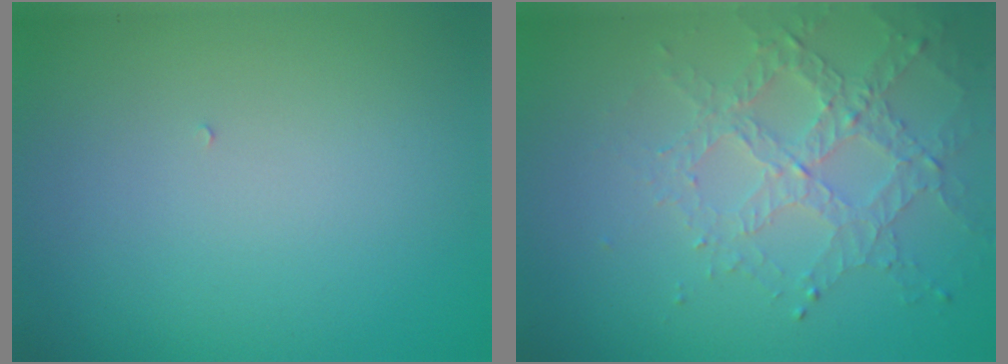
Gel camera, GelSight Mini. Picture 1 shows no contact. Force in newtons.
{"total": 3.2, "press": 3.0, "slide": 1.3}